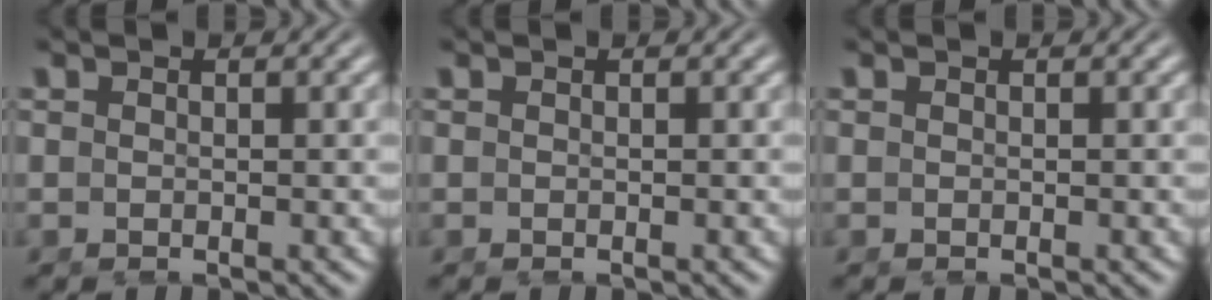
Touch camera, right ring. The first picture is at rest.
{"total": 0.0}
{"total": 0.0}